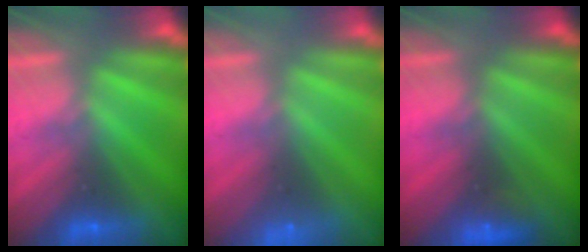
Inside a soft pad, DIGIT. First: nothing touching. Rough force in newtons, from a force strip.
{"total": 2.2}
{"total": 2.3}